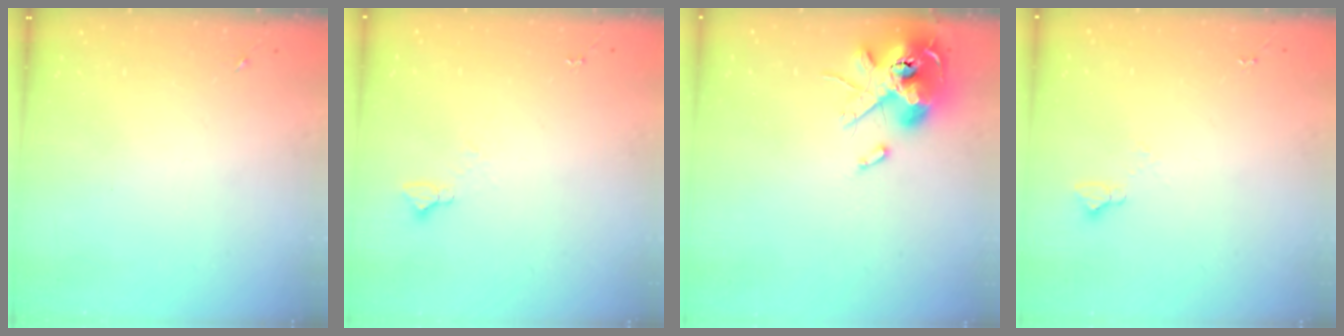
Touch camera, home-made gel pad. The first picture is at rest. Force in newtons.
{"total": 3.1, "press": 3.1, "slide": 0.3}
{"total": 14.2, "press": 14.0, "slide": 2.0}
{"total": 3.1, "press": 3.0, "slide": 0.3}